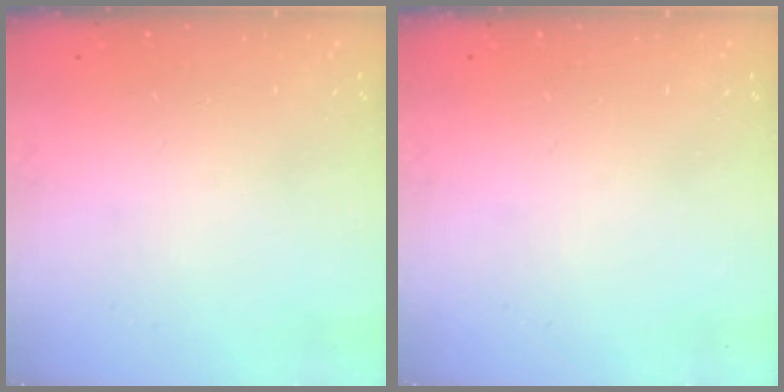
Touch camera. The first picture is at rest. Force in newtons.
{"total": 0.0}